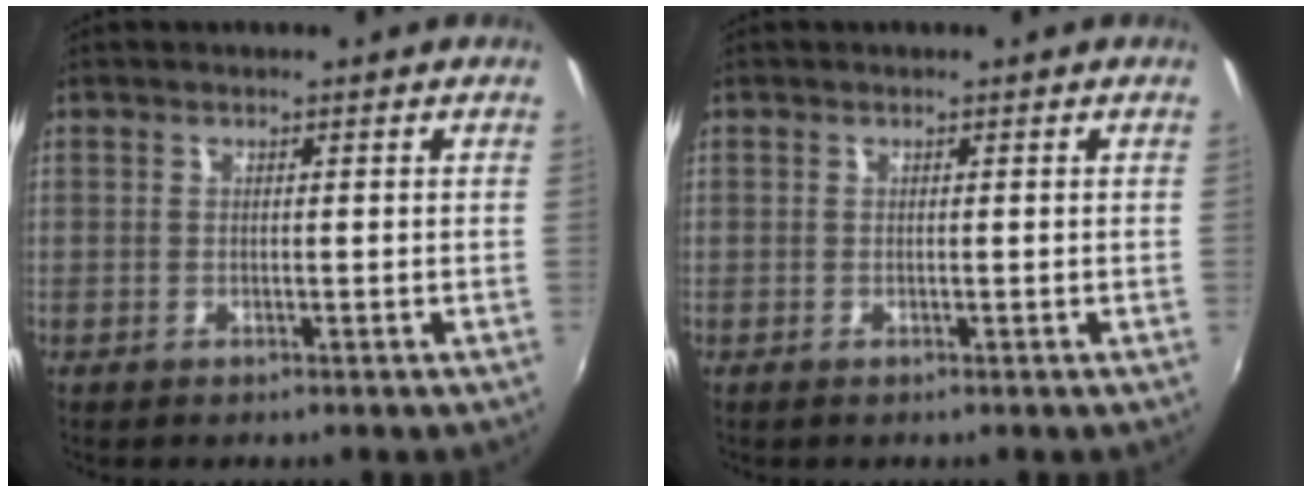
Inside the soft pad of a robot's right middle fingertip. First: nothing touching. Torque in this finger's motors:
{"motor_torque": [0.00, 0.00, 0.00, 0.00]}